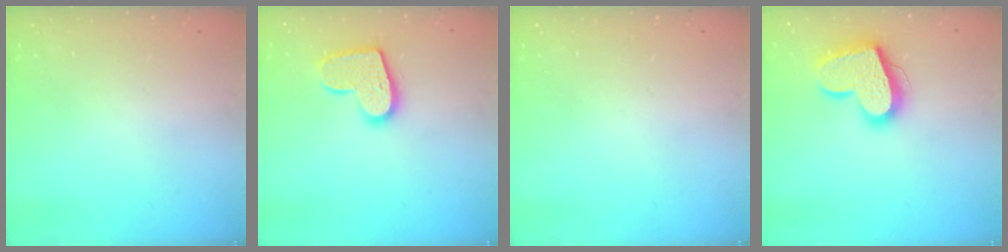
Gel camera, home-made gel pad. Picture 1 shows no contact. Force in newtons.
{"total": 13.5, "press": 13.5, "slide": 0.8}
{"total": 0.0}
{"total": 17.7, "press": 17.7, "slide": 1.5}